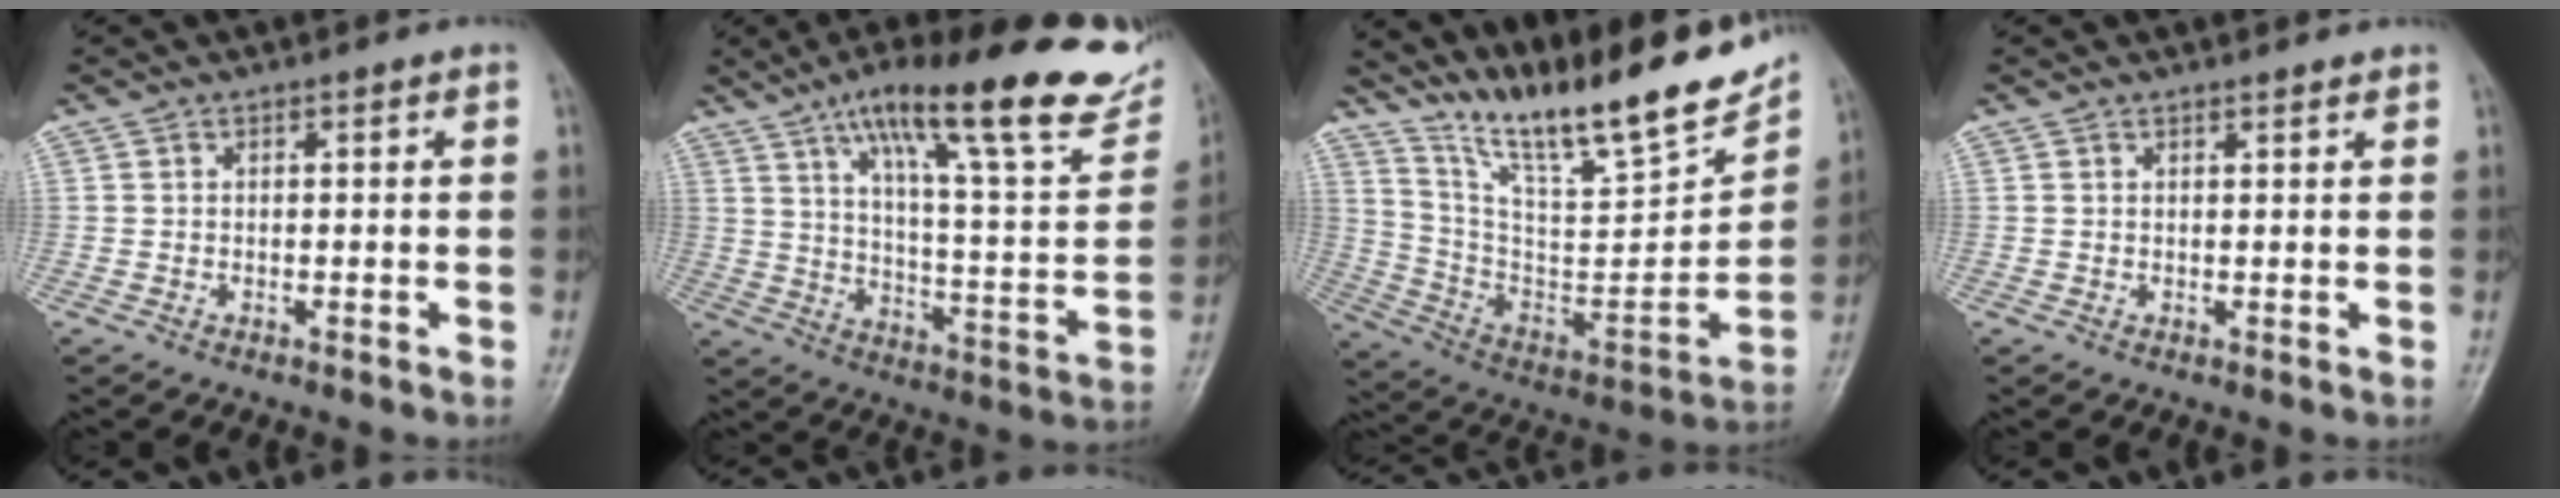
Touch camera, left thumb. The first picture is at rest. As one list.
[{"total": 27.8, "force": [18.6, 5.9, 19.9], "torque": [-0.264, -0.053, 0.273]}, {"total": 24.6, "force": [19.3, 4.5, 14.6], "torque": [-0.202, -0.094, 0.329]}, {"total": 1.2, "force": [1.1, 0.1, 0.4], "torque": [-0.002, -0.004, 0.017]}]